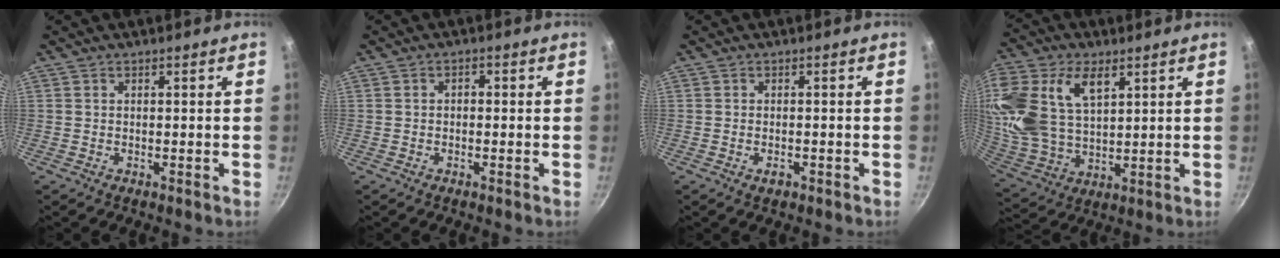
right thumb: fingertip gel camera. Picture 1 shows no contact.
{"total": 1.2, "force": [-0.3, 0.9, 0.8], "torque": [-0.014, 0.008, -0.006]}
{"total": 1.8, "force": [-0.8, 1.0, 1.2], "torque": [-0.020, 0.004, -0.013]}
{"total": 21.6, "force": [8.6, 13.2, 14.8], "torque": [-0.319, -0.009, 0.173]}